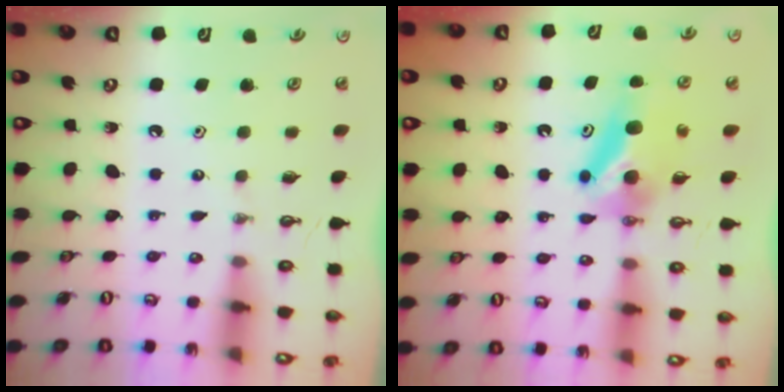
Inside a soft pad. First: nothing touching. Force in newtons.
{"total": 7.4, "press": 7.1, "slide": 1.9}